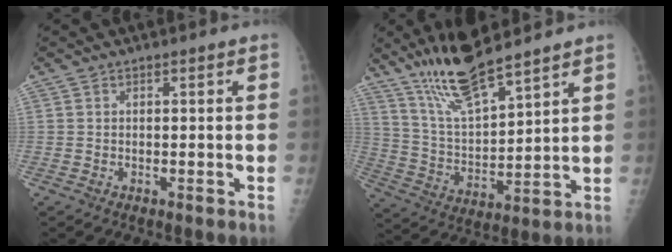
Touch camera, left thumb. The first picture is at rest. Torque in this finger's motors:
{"motor_torque": [1.06, -0.98, 0.72, -0.56, 0.10]}